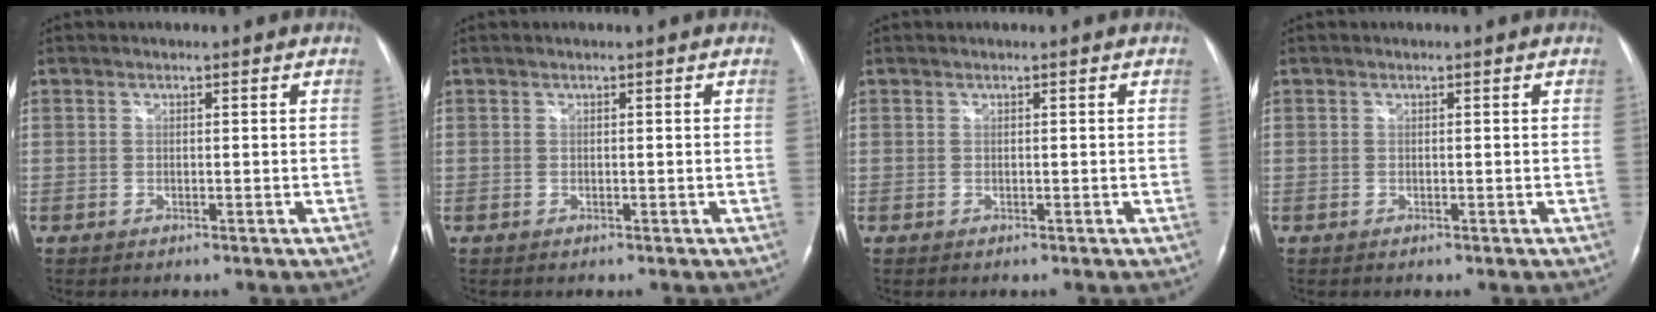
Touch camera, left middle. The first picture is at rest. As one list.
[{"total": 0.0}, {"total": 0.0}, {"total": 0.0}]